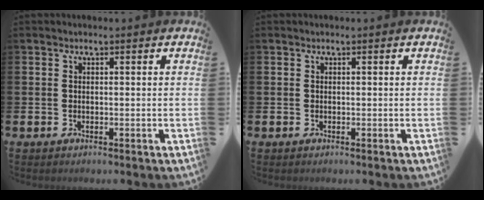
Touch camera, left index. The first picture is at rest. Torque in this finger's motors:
{"motor_torque": [0.00, 0.00, 0.00, 0.00]}